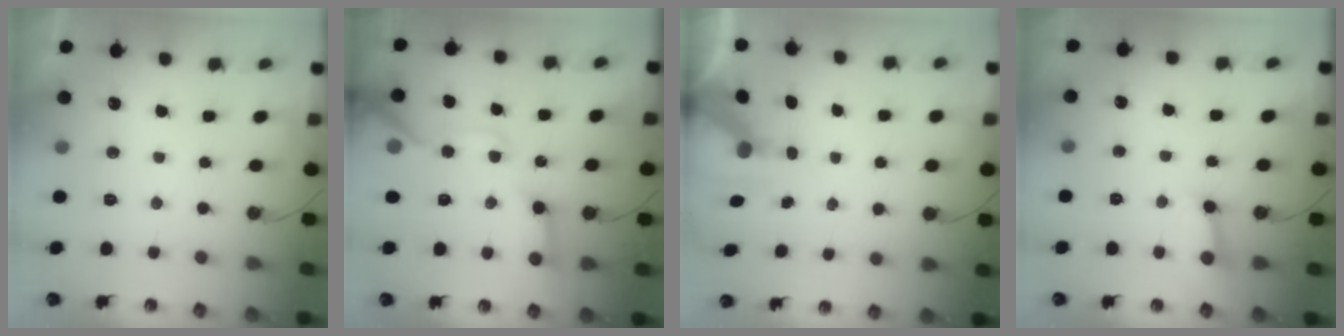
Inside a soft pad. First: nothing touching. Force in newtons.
{"total": 15.0, "press": 14.8, "slide": 2.1}
{"total": 7.0, "press": 7.0, "slide": 0.9}
{"total": 3.0, "press": 3.0, "slide": 0.1}